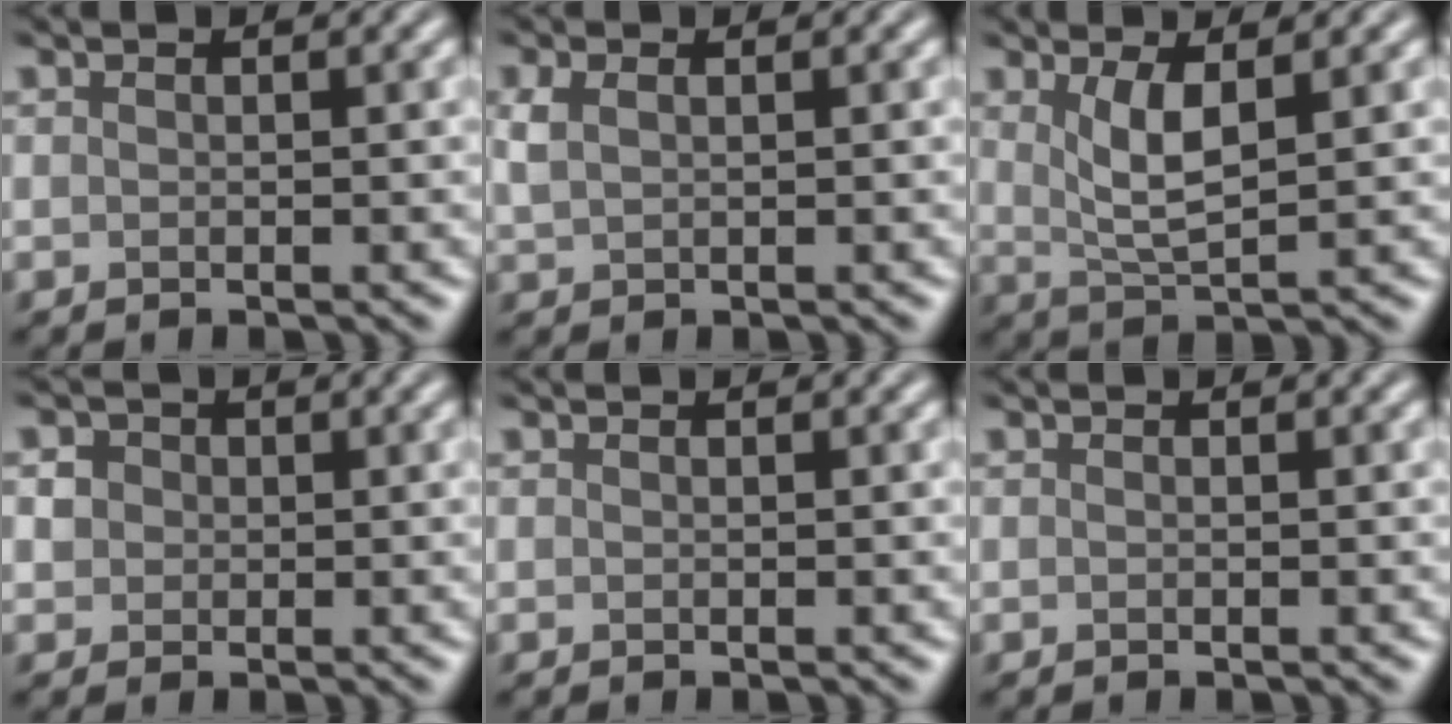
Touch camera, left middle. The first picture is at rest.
{"total": 1.7, "force": [0.7, 1.0, 1.2], "torque": [-0.032, 0.003, 0.016]}
{"total": 3.5, "force": [1.3, 1.0, 3.1], "torque": [-0.064, -0.009, 0.028]}
{"total": 1.7, "force": [0.4, 1.6, 0.5], "torque": [-0.011, 0.005, 0.010]}
{"total": 0.0}
{"total": 0.0}